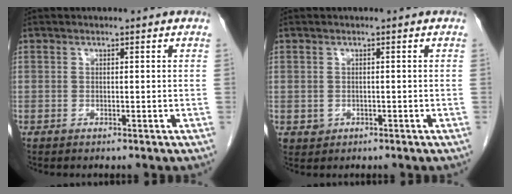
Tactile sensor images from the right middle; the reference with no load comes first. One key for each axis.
{"total": 1.2, "fx": -0.3, "fy": 1.1, "fz": 0.2, "tx": -0.003, "ty": 0.003, "tz": 0.001}